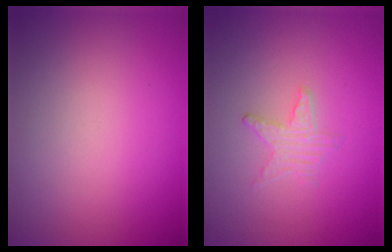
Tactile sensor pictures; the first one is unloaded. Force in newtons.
{"total": 0.5, "press": 0.5, "slide": 0.1}